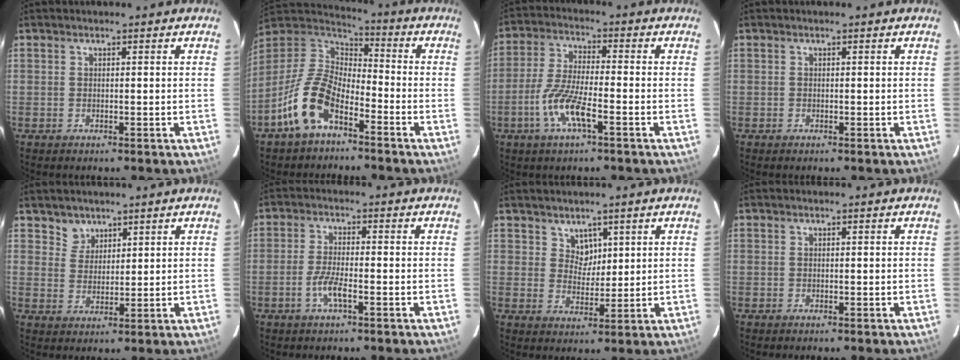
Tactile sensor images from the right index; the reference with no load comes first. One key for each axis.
{"total": 13.6, "fx": -7.5, "fy": 6.6, "fz": 9.1, "tx": -0.195, "ty": 0.007, "tz": -0.151}
{"total": 9.1, "fx": -4.2, "fy": 1.7, "fz": 7.9, "tx": -0.169, "ty": -0.005, "tz": -0.084}
{"total": 0.0}
{"total": 3.6, "fx": 2.7, "fy": 2.3, "fz": -0.1, "tx": 0.010, "ty": 0.009, "tz": 0.050}
{"total": 4.4, "fx": -2.2, "fy": 0.8, "fz": 3.7, "tx": -0.083, "ty": -0.004, "tz": -0.044}
{"total": 3.7, "fx": 2.3, "fy": 2.8, "fz": 0.6, "tx": -0.003, "ty": 0.003, "tz": 0.044}
{"total": 0.0}